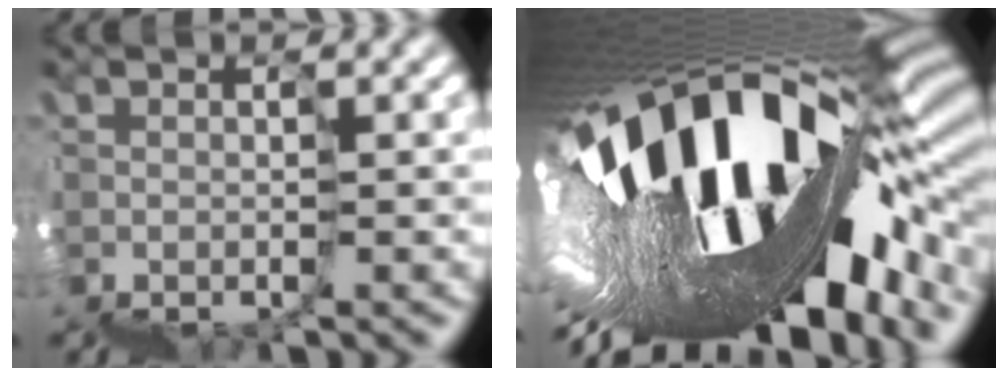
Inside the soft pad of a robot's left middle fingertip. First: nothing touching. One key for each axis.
{"total": 17.2, "fx": 0.4, "fy": 6.4, "fz": 16.0, "tx": -0.257, "ty": 0.011, "tz": -0.003}